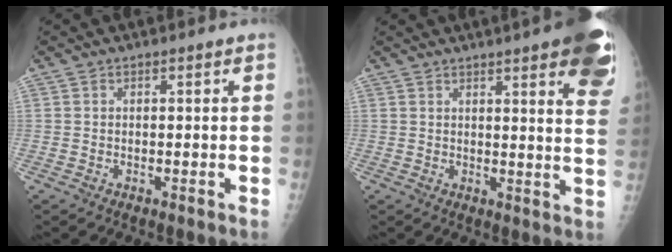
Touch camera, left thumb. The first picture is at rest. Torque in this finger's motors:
{"motor_torque": [1.19, 1.21, 0.92, -0.58, 0.05]}